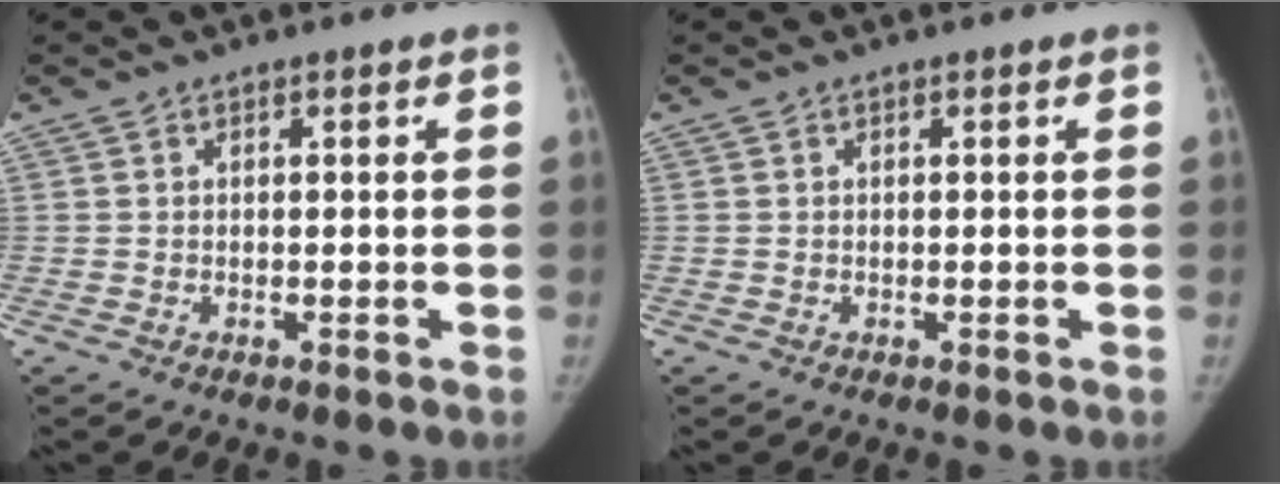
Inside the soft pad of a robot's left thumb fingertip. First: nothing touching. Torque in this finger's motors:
{"motor_torque": [0.11, 0.02, 0.30, -0.31, 0.06]}